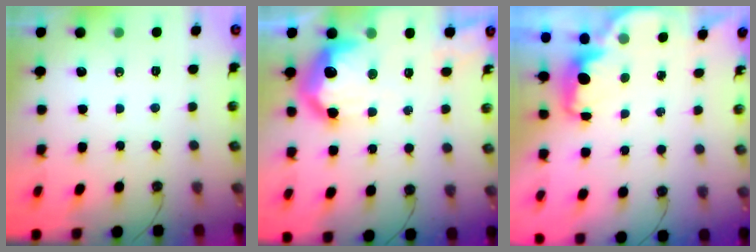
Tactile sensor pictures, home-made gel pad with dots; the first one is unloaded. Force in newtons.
{"total": 16.9, "press": 16.8, "slide": 1.1}
{"total": 1.6, "press": 1.5, "slide": 0.5}